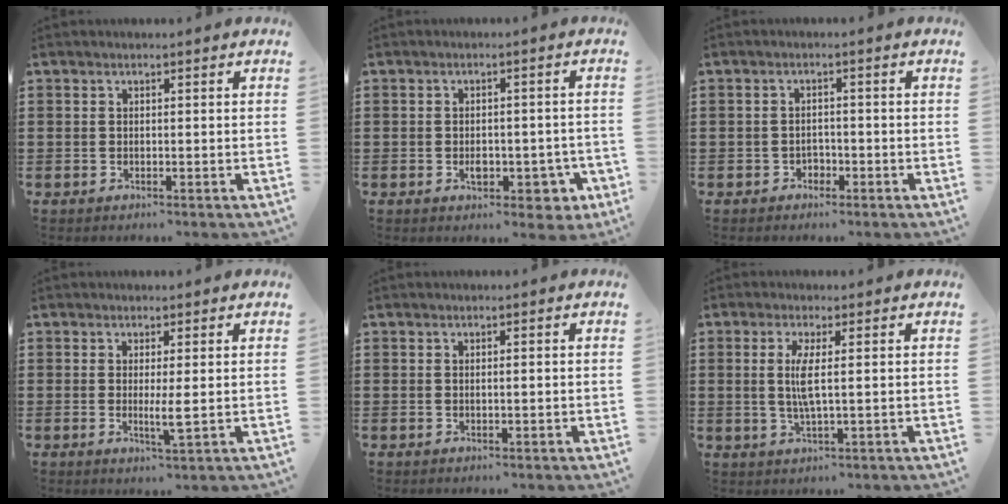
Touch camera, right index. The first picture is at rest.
{"total": 4.1, "force": [-1.4, 2.4, 3.0], "torque": [-0.040, -0.002, -0.027]}
{"total": 1.6, "force": [-1.2, 1.1, 0.2], "torque": [-0.012, -0.001, -0.028]}
{"total": 2.9, "force": [-0.1, 0.0, 2.9], "torque": [-0.053, -0.008, -0.002]}
{"total": 0.6, "force": [0.0, 0.1, 0.6], "torque": [-0.011, -0.003, 0.001]}
{"total": 4.2, "force": [0.4, 0.2, 4.2], "torque": [-0.087, -0.008, 0.001]}